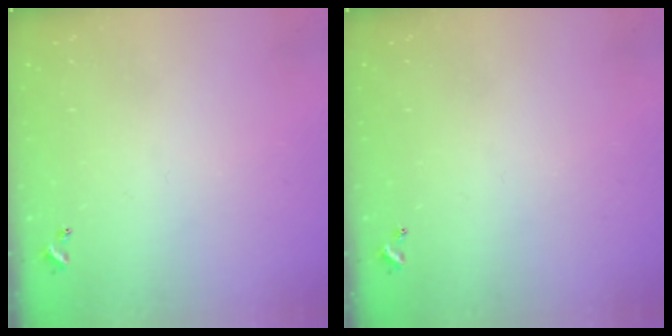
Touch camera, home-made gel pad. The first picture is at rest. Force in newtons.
{"total": 0.0}